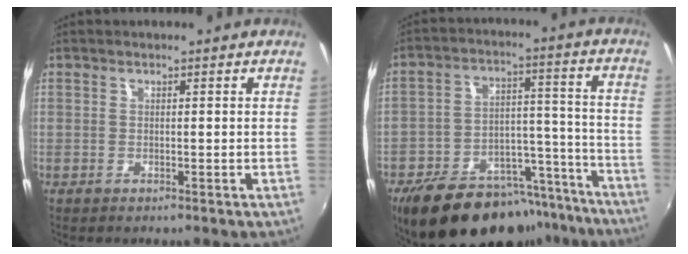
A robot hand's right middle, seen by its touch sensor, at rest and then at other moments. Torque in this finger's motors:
{"motor_torque": [1.38, -0.76, 0.30, 0.21]}